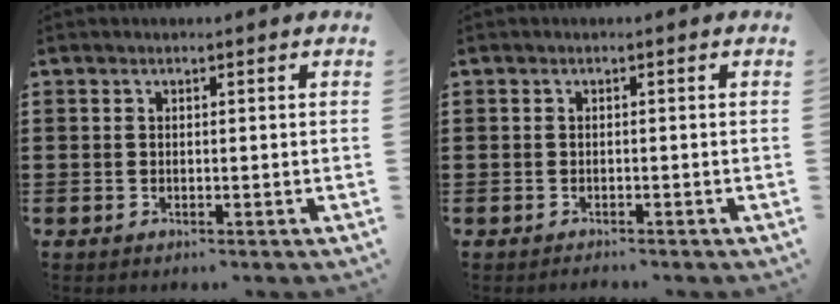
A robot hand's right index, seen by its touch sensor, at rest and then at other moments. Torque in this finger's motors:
{"motor_torque": [0.00, 1.55, -0.73, -0.21]}